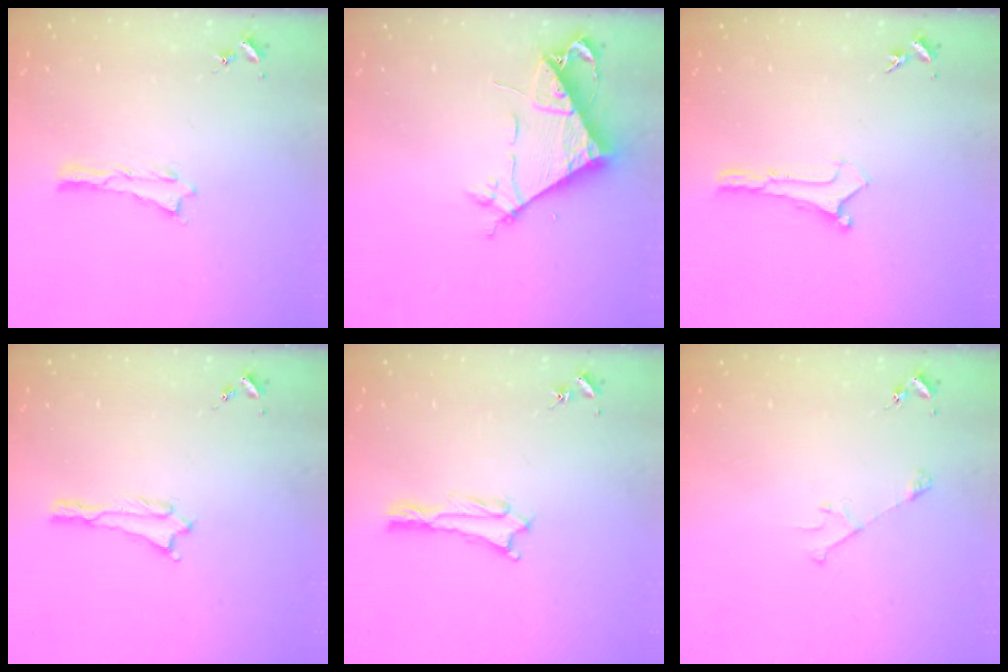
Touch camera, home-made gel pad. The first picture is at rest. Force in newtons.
{"total": 7.3, "press": 7.3, "slide": 0.8}
{"total": 0.0}
{"total": 0.0}
{"total": 1.0, "press": 1.0, "slide": 0.2}
{"total": 2.9, "press": 2.9, "slide": 0.3}